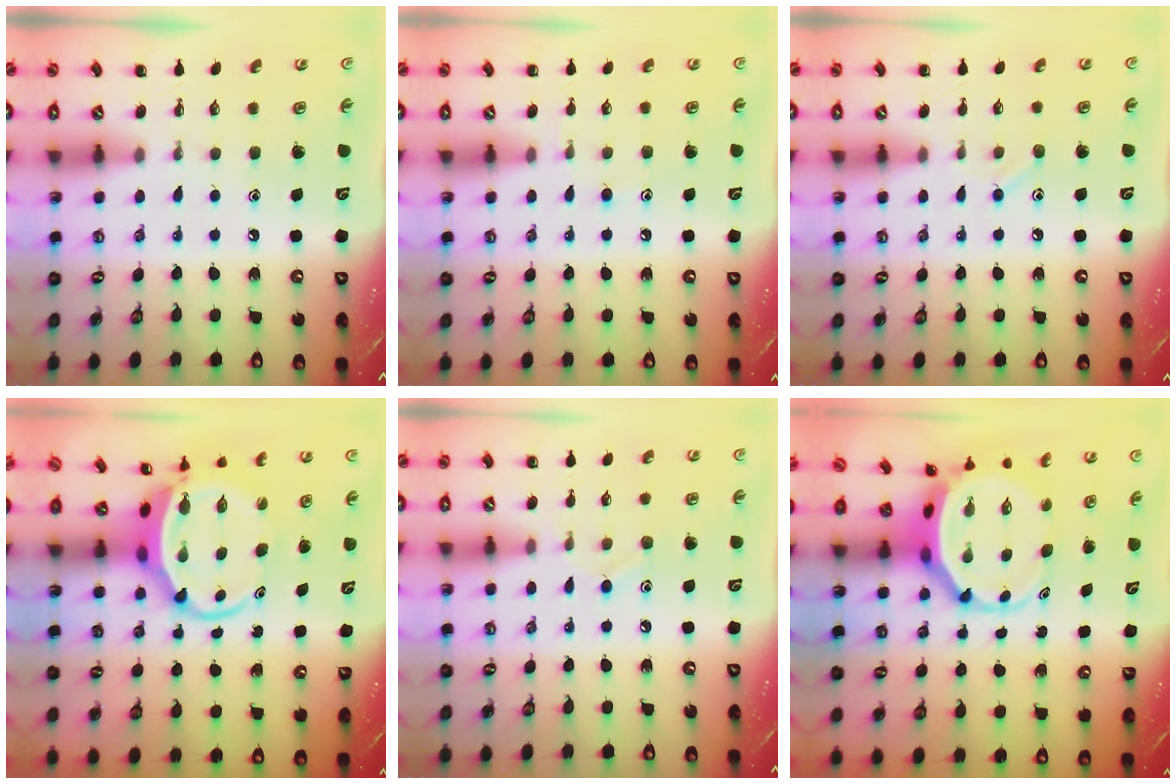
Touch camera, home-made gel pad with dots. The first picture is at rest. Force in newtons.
{"total": 7.8, "press": 7.4, "slide": 2.2}
{"total": 6.4, "press": 6.2, "slide": 1.8}
{"total": 6.6, "press": 6.4, "slide": 1.5}
{"total": 7.2, "press": 6.8, "slide": 2.4}
{"total": 5.3, "press": 5.1, "slide": 1.5}